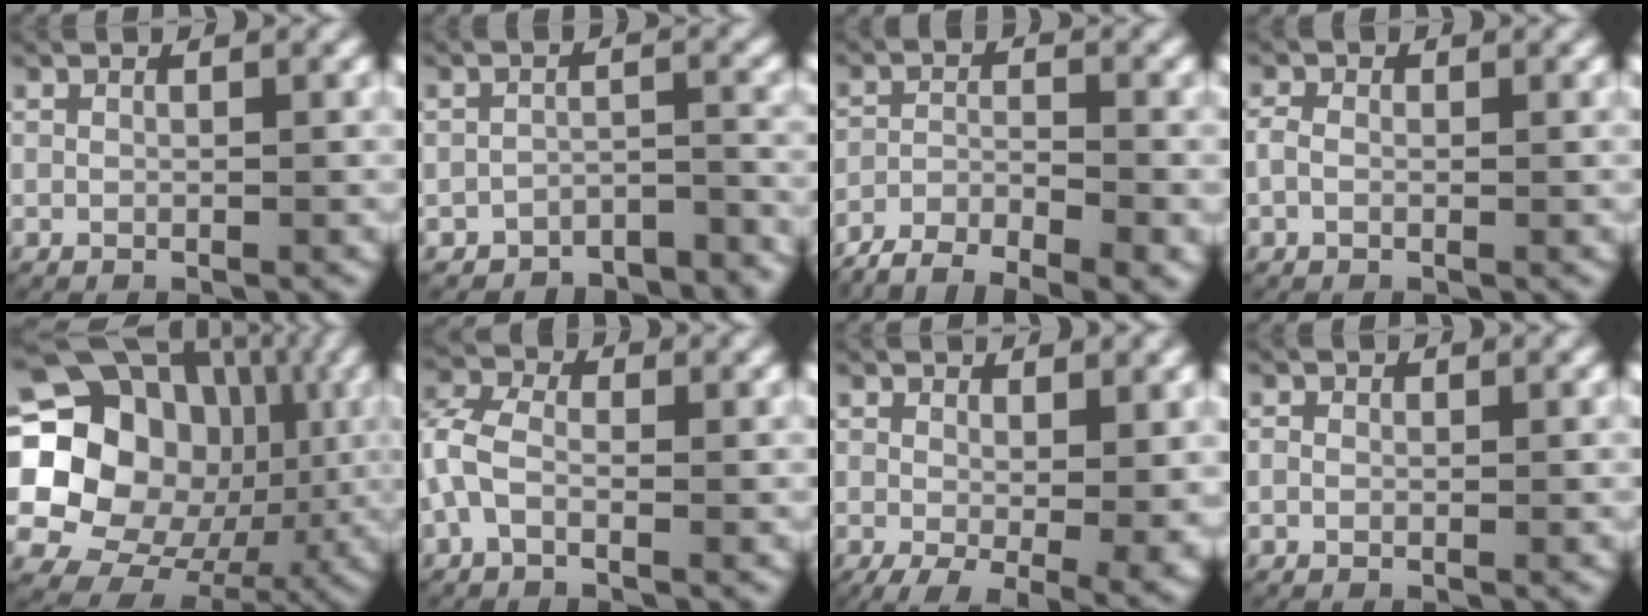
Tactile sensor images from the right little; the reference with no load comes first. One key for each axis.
{"total": 5.9, "fx": -5.6, "fy": 1.7, "fz": 0.9, "tx": 0.000, "ty": -0.008, "tz": -0.092}
{"total": 7.6, "fx": -6.5, "fy": 2.7, "fz": 3.0, "tx": -0.043, "ty": -0.022, "tz": -0.102}
{"total": 1.3, "fx": -0.3, "fy": 1.0, "fz": 0.8, "tx": -0.018, "ty": -0.001, "tz": -0.008}
{"total": 21.2, "fx": -0.5, "fy": 18.2, "fz": 10.9, "tx": -0.234, "ty": -0.057, "tz": -0.004}
{"total": 4.0, "fx": -0.3, "fy": 3.2, "fz": 2.3, "tx": -0.065, "ty": -0.005, "tz": -0.011}
{"total": 6.1, "fx": -2.3, "fy": 2.4, "fz": 5.1, "tx": -0.058, "ty": -0.034, "tz": -0.019}
{"total": 0.7, "fx": -0.2, "fy": 0.6, "fz": 0.3, "tx": -0.007, "ty": -0.004, "tz": -0.002}